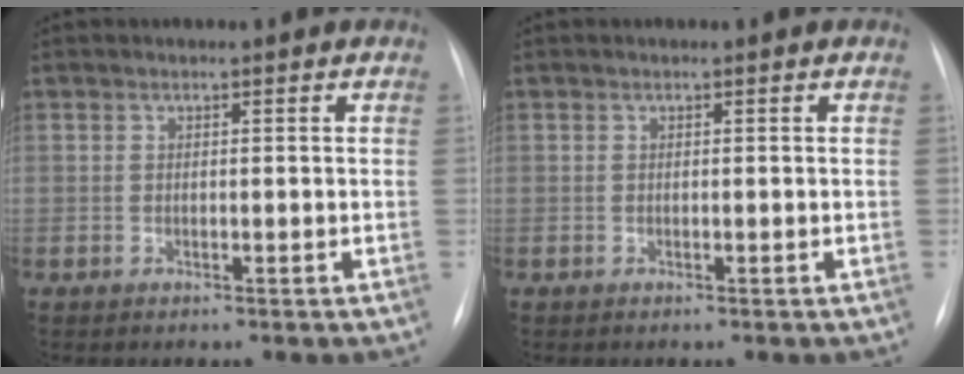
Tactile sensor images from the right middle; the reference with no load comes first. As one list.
[{"total": 0.0}]